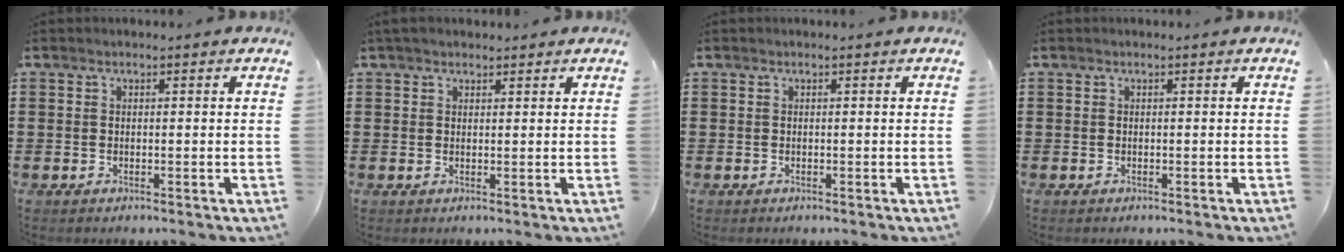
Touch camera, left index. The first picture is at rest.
{"total": 1.6, "force": [1.4, 0.7, 0.4], "torque": [-0.011, 0.006, 0.027]}
{"total": 0.0}
{"total": 0.0}